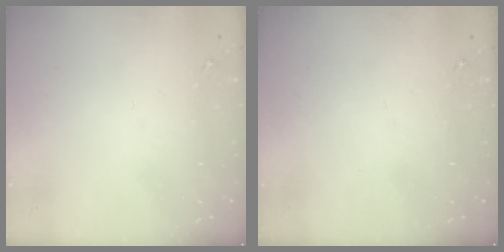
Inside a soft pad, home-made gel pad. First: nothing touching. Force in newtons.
{"total": 0.0}